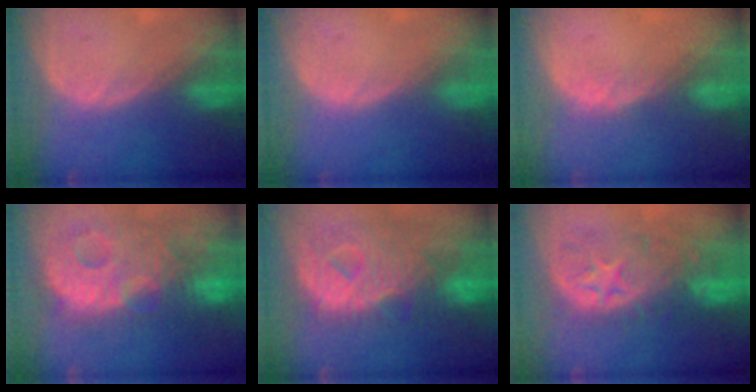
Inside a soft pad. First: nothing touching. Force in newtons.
{"total": 0.0}
{"total": 2.1, "press": 1.5, "slide": 1.4}
{"total": 14.1, "press": 12.2, "slide": 7.0}
{"total": 12.8, "press": 10.9, "slide": 6.7}
{"total": 11.0, "press": 9.8, "slide": 5.1}